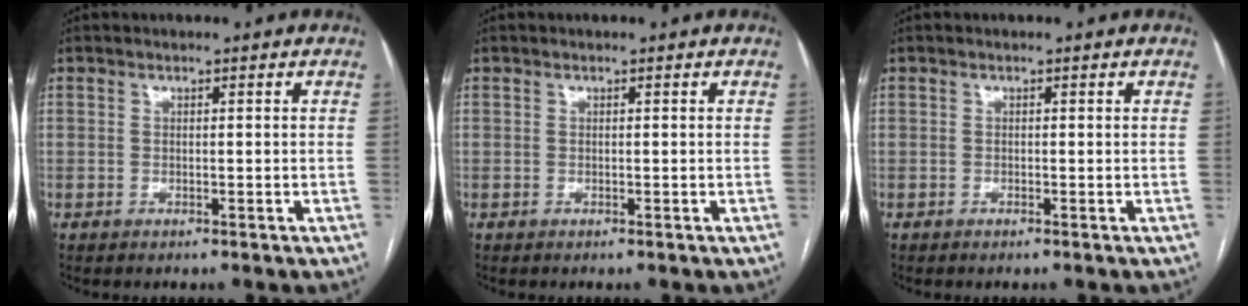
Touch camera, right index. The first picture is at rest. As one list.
[{"total": 0.0}, {"total": 0.0}]